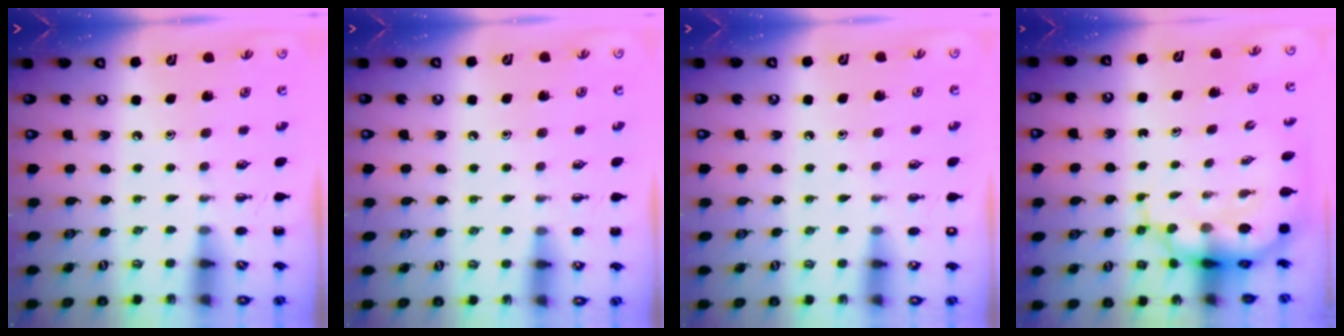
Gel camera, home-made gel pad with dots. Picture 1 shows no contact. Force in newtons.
{"total": 4.3, "press": 3.9, "slide": 1.8}
{"total": 1.8, "press": 1.8, "slide": 0.3}
{"total": 8.2, "press": 7.7, "slide": 2.8}